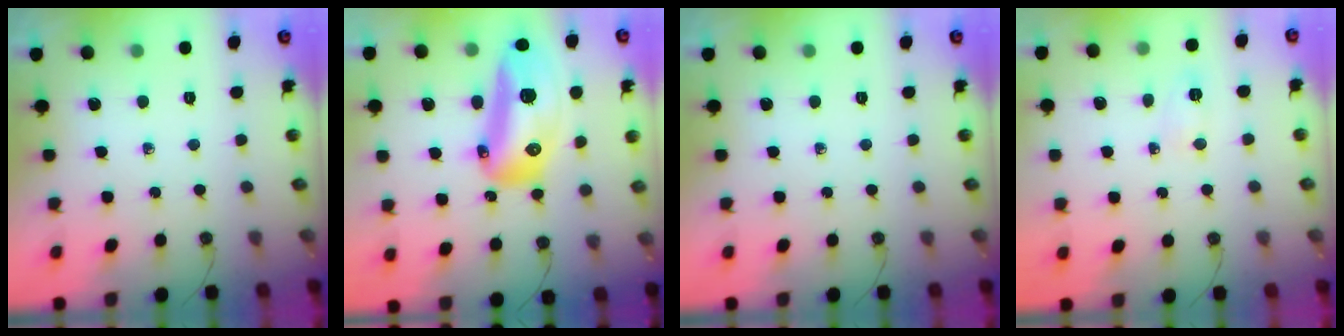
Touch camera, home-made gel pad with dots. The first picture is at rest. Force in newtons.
{"total": 21.7, "press": 21.5, "slide": 3.2}
{"total": 0.0}
{"total": 4.1, "press": 4.0, "slide": 0.6}